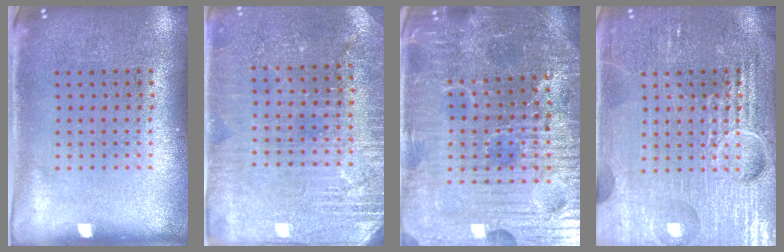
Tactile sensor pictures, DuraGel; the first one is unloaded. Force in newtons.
{"total": 2.8, "press": 2.8, "slide": 0.5}
{"total": 5.6, "press": 5.3, "slide": 1.6}
{"total": 7.1, "press": 7.0, "slide": 0.9}